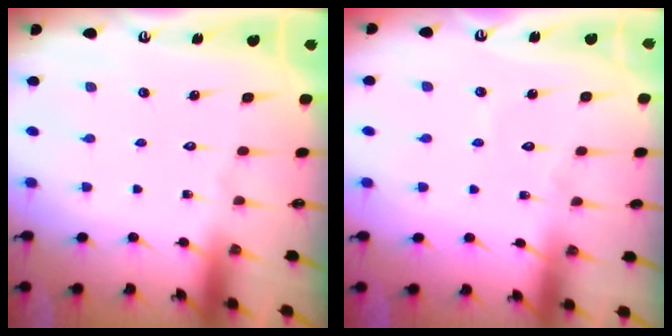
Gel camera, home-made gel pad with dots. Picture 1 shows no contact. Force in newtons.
{"total": 4.0, "press": 4.0, "slide": 0.4}